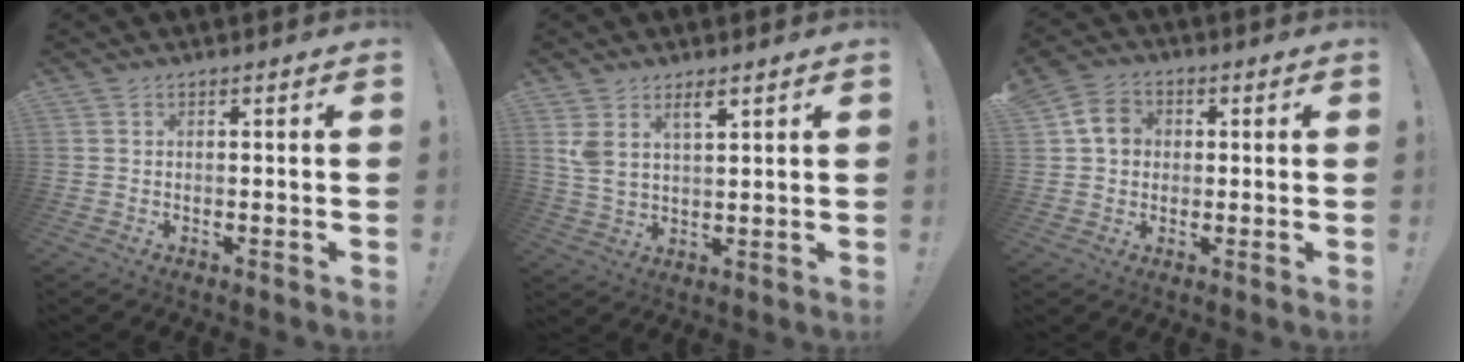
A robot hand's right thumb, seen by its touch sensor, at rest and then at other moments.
{"total": 5.9, "force": [3.9, 2.6, 3.7], "torque": [-0.071, -0.017, 0.071]}
{"total": 7.7, "force": [1.6, 6.5, 3.8], "torque": [-0.052, 0.008, 0.033]}